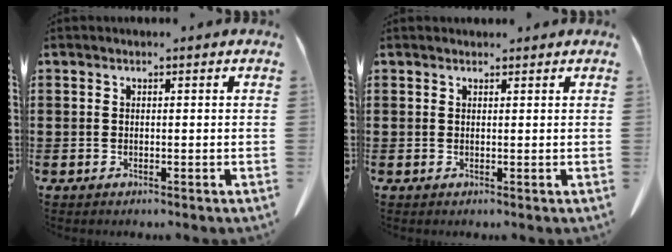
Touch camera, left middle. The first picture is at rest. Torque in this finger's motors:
{"motor_torque": [0.20, -0.03, 0.03, -0.03]}